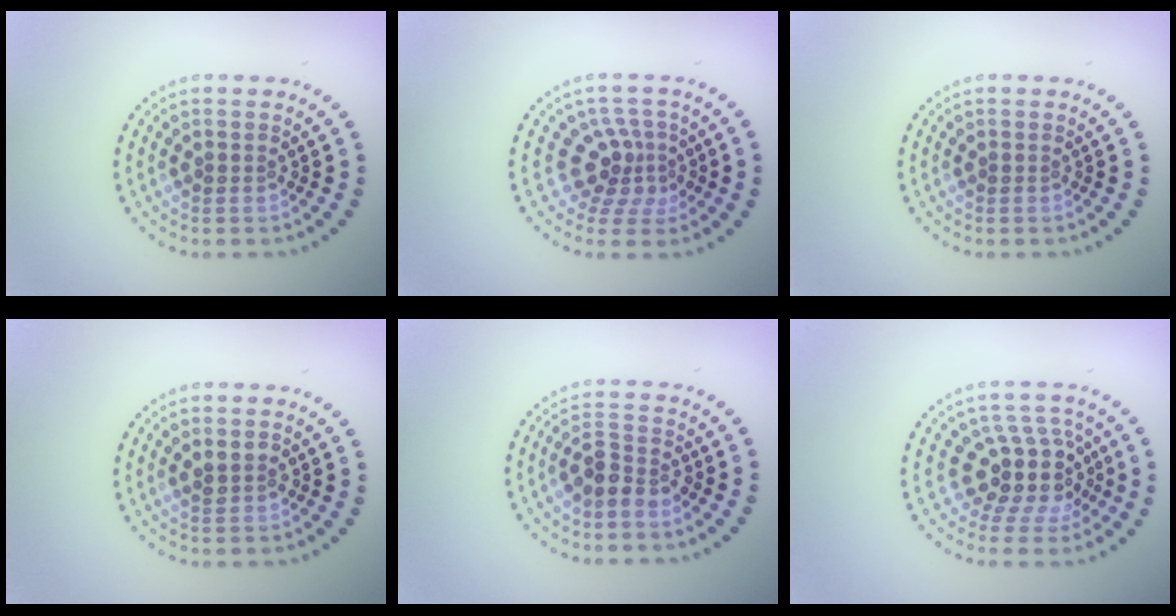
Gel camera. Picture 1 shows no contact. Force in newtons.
{"total": 3.2, "press": 2.2, "slide": 2.4}
{"total": 0.0}
{"total": 1.4, "press": 1.4, "slide": 0.3}
{"total": 2.6, "press": 2.4, "slide": 1.0}
{"total": 4.6, "press": 3.7, "slide": 2.7}